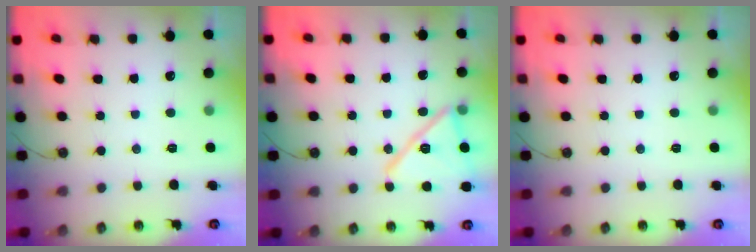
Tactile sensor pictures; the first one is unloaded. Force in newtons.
{"total": 16.3, "press": 16.3, "slide": 0.4}
{"total": 0.0}